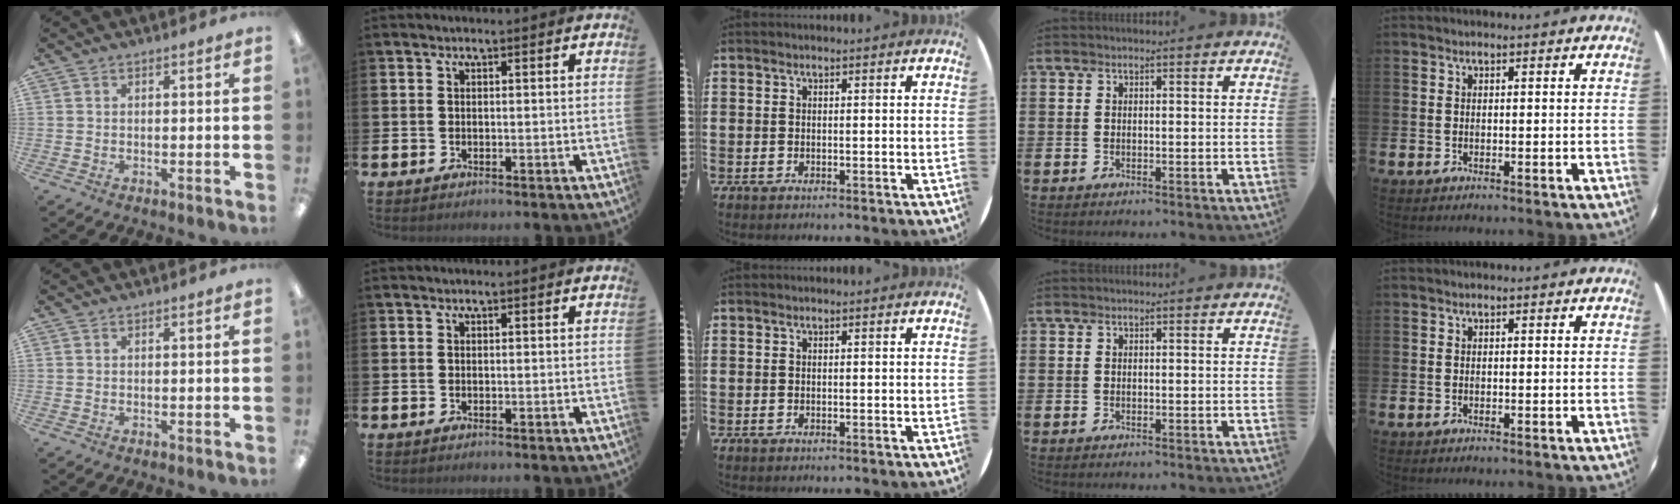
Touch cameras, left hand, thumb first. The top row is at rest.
{}